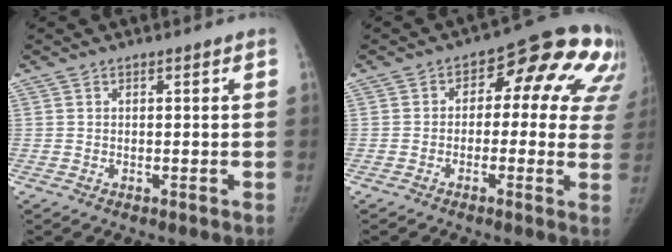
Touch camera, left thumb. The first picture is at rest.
{"total": 15.2, "force": [4.2, 8.6, 11.8], "torque": [-0.077, 0.026, 0.036]}